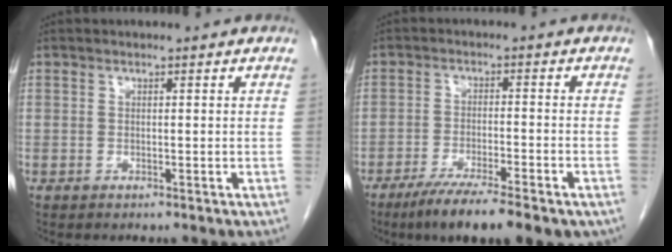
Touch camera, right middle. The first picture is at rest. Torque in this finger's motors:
{"motor_torque": [0.39, -0.31, 0.19, 0.07]}